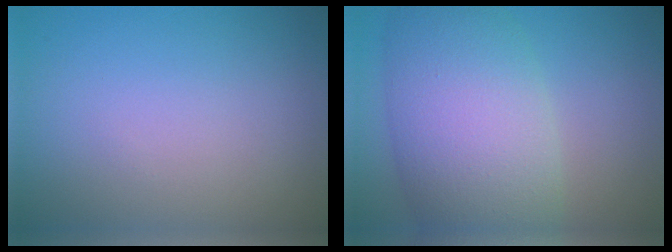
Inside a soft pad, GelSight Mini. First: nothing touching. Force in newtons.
{"total": 10.2, "press": 10.2, "slide": 0.6}